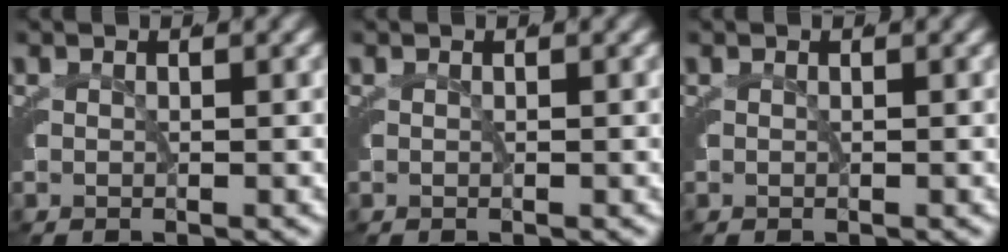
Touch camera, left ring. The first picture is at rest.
{"total": 0.0}
{"total": 0.0}